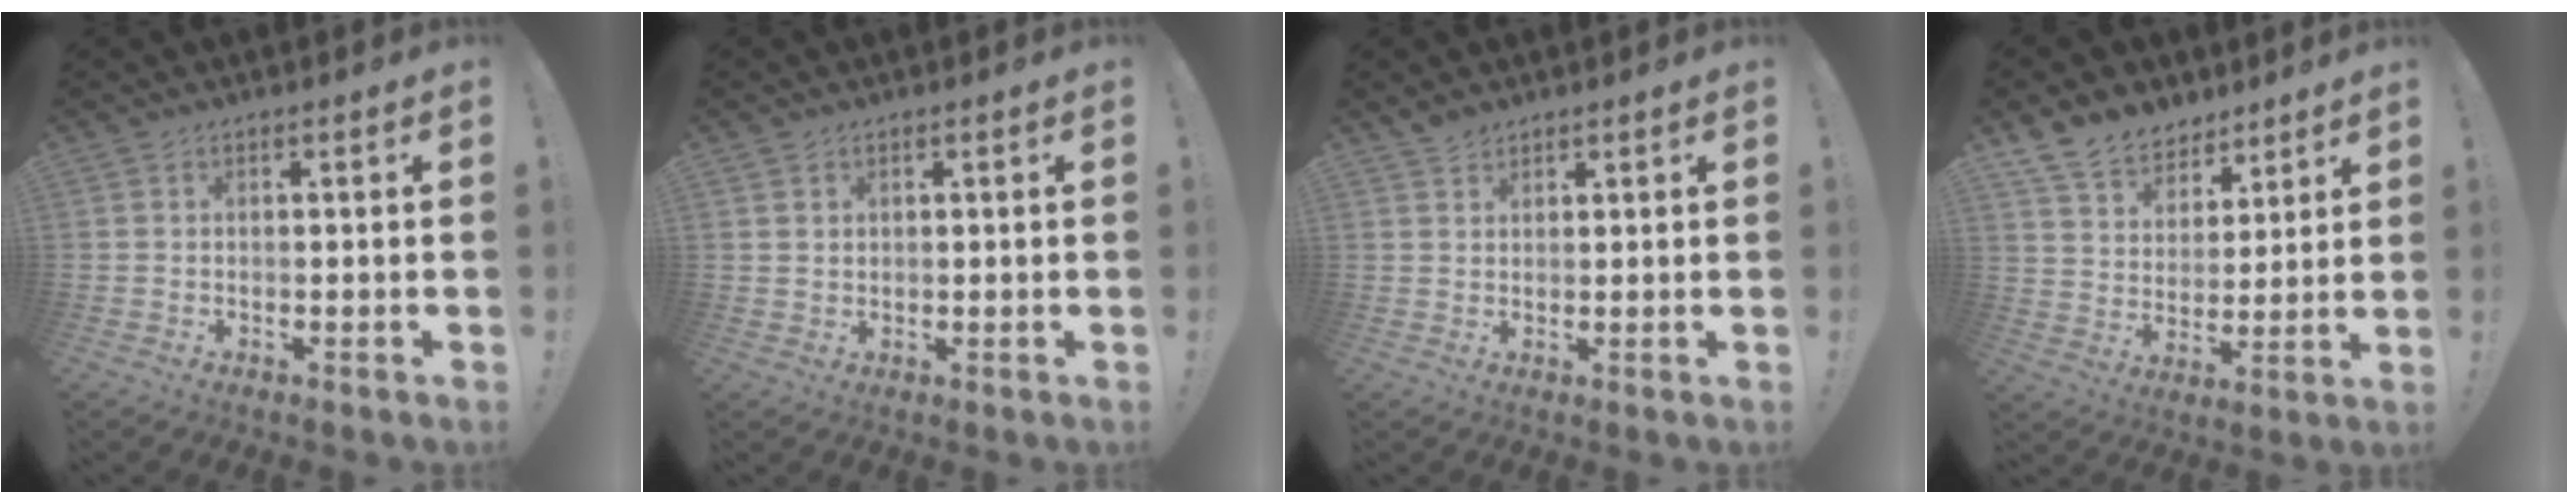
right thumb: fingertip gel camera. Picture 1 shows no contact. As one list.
[{"total": 1.6, "force": [1.1, 1.1, 0.4], "torque": [-0.001, -0.006, 0.020]}, {"total": 2.3, "force": [2.0, 1.0, 0.6], "torque": [-0.012, -0.008, 0.039]}, {"total": 11.8, "force": [8.9, 7.3, 2.5], "torque": [-0.051, -0.064, 0.176]}]